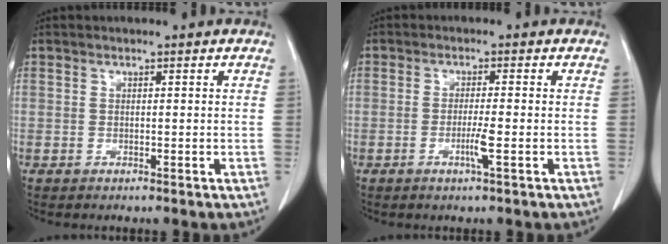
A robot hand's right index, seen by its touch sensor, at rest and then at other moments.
{"total": 3.0, "force": [-1.0, -0.4, 2.8], "torque": [-0.055, -0.006, -0.020]}